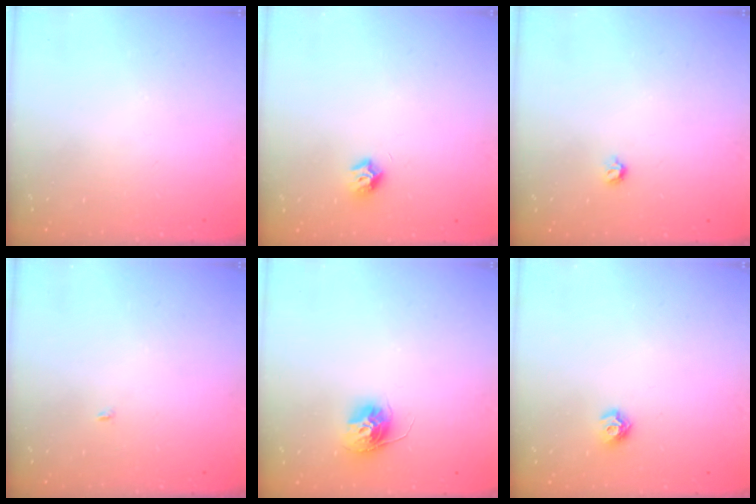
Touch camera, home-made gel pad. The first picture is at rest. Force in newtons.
{"total": 7.6, "press": 7.6, "slide": 0.7}
{"total": 4.6, "press": 4.5, "slide": 0.9}
{"total": 1.9, "press": 1.9, "slide": 0.2}
{"total": 11.4, "press": 11.4, "slide": 1.0}
{"total": 7.2, "press": 7.1, "slide": 0.7}